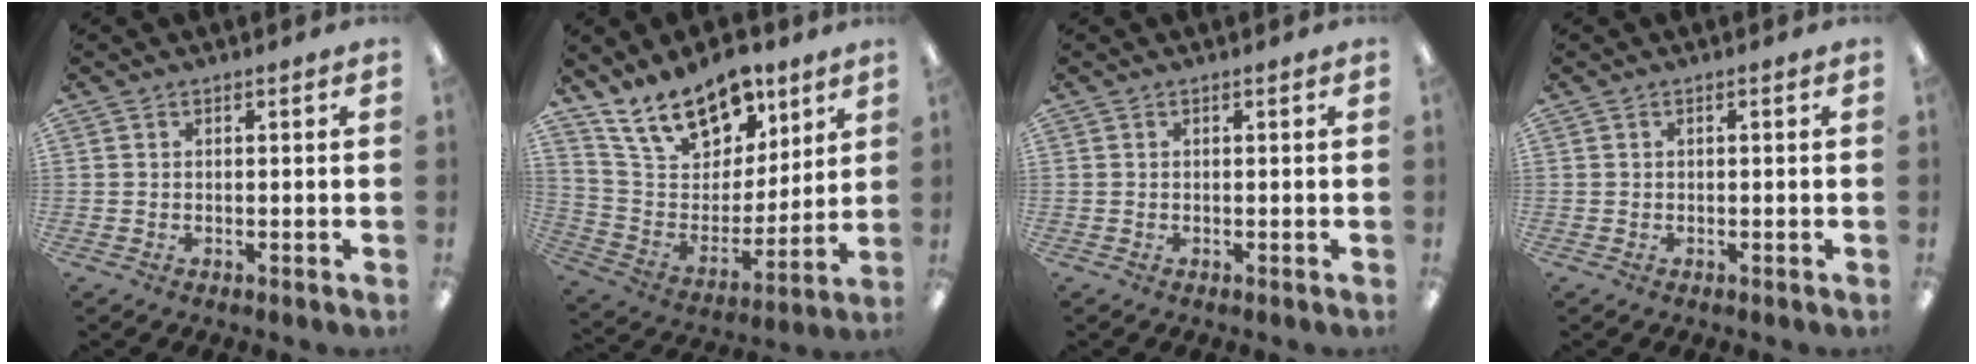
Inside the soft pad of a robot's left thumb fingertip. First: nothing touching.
{"total": 17.7, "force": [12.7, 9.3, 8.0], "torque": [-0.142, -0.071, 0.232]}
{"total": 0.0}
{"total": 0.0}